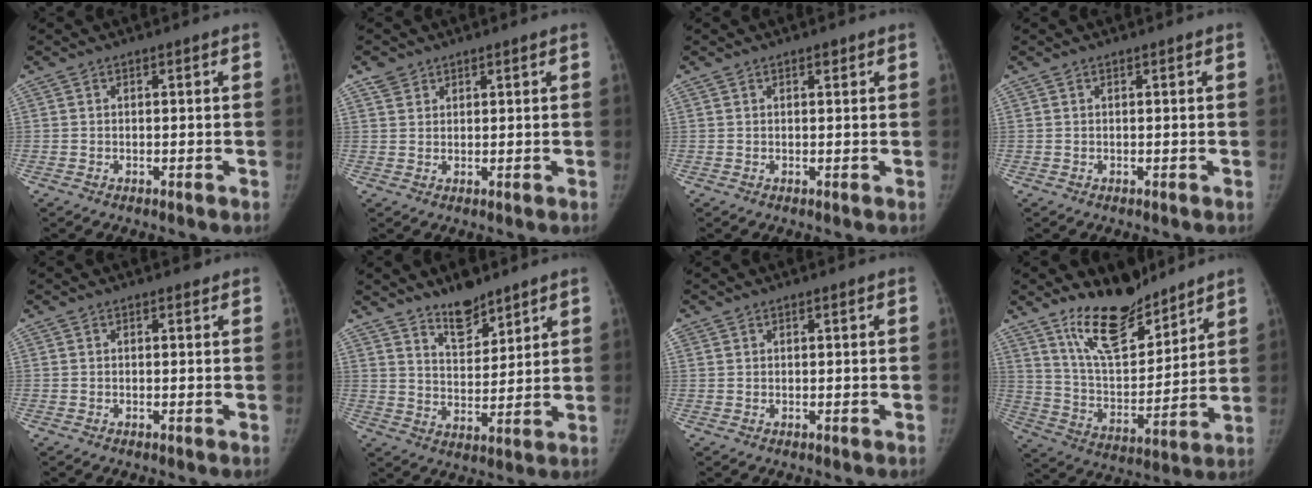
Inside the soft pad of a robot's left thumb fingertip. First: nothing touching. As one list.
[{"total": 2.3, "force": [1.7, 1.6, 0.3], "torque": [0.007, -0.004, 0.029]}, {"total": 0.9, "force": [0.6, 0.5, 0.5], "torque": [-0.004, -0.003, 0.009]}, {"total": 0.0}, {"total": 0.5, "force": [0.5, 0.3, 0.0], "torque": [-0.003, -0.003, 0.004]}, {"total": 8.2, "force": [6.6, 3.3, 3.8], "torque": [-0.037, -0.053, 0.117]}, {"total": 0.7, "force": [0.5, 0.4, 0.1], "torque": [0.001, -0.004, 0.009]}, {"total": 15.8, "force": [12.2, 6.1, 8.0], "torque": [-0.096, -0.084, 0.223]}]